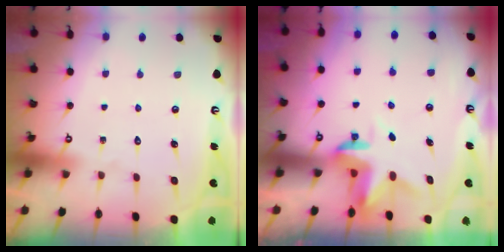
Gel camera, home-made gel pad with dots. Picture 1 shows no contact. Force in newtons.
{"total": 3.2, "press": 3.2, "slide": 0.3}